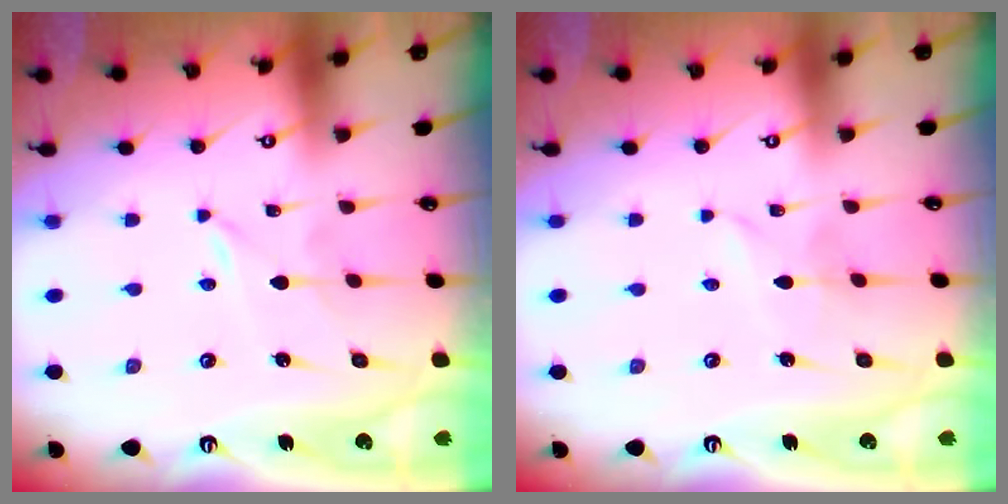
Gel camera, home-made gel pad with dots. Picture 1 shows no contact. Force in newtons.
{"total": 1.8, "press": 1.8, "slide": 0.2}